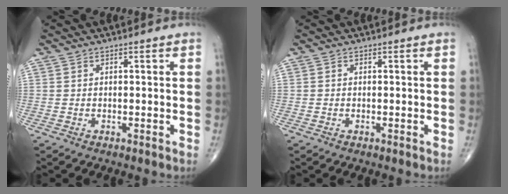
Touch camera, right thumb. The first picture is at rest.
{"total": 0.0}